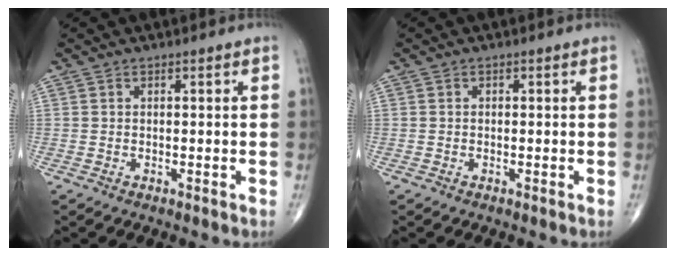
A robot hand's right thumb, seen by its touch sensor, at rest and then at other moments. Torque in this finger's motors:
{"motor_torque": [-0.13, -0.14, 0.22, -0.03, 0.00]}